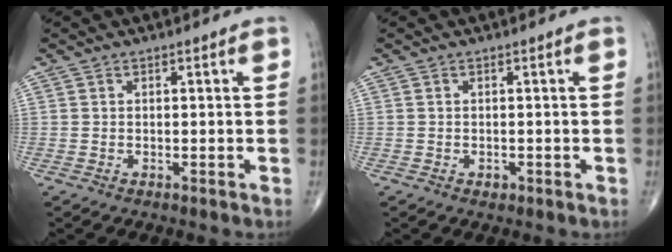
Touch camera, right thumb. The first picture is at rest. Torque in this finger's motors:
{"motor_torque": [0.37, 0.07, 0.15, -0.15, -0.01]}